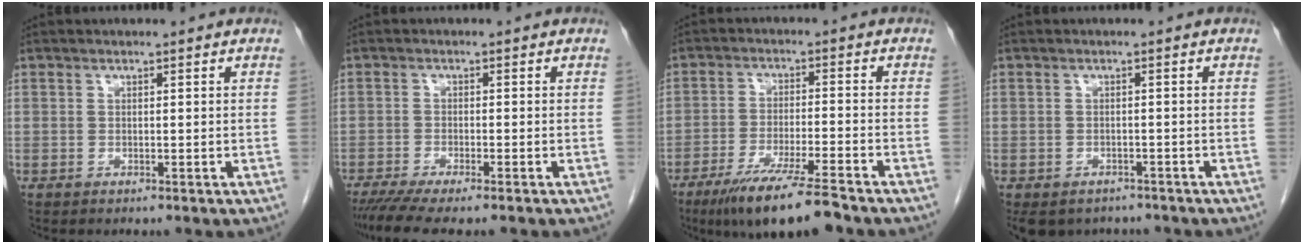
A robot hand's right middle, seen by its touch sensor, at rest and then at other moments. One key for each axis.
{"total": 7.1, "fx": -5.8, "fy": 0.5, "fz": 4.1, "tx": -0.060, "ty": -0.015, "tz": -0.091}
{"total": 10.6, "fx": -7.9, "fy": 0.3, "fz": 7.0, "tx": -0.119, "ty": -0.028, "tz": -0.134}
{"total": 8.9, "fx": -6.7, "fy": 5.4, "fz": 2.3, "tx": -0.052, "ty": -0.003, "tz": -0.082}